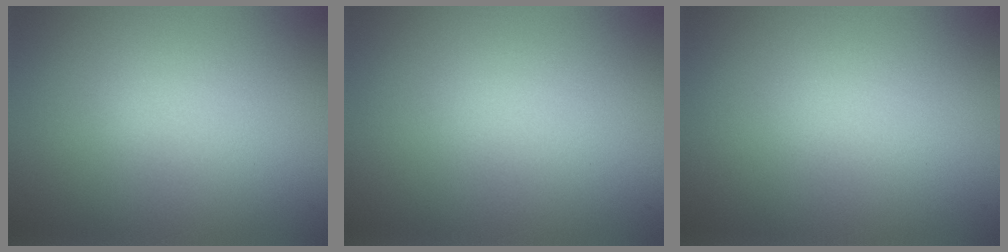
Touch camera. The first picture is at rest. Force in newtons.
{"total": 0.0}
{"total": 0.0}